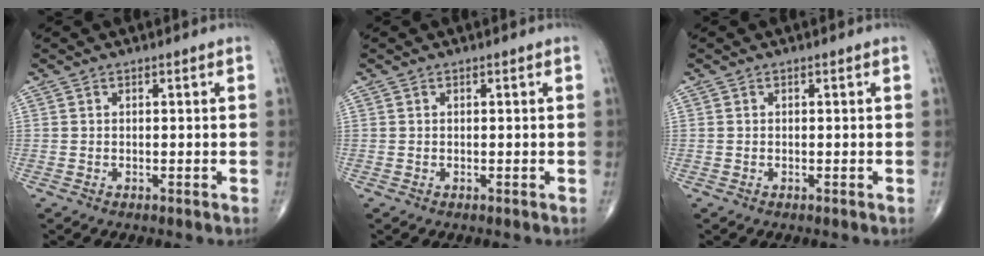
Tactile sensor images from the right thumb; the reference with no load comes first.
{"total": 0.0}
{"total": 0.0}